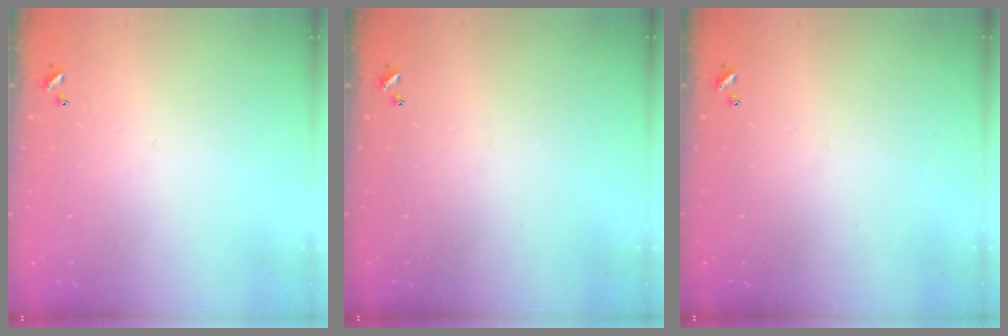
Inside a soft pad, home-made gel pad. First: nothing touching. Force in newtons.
{"total": 0.0}
{"total": 0.0}